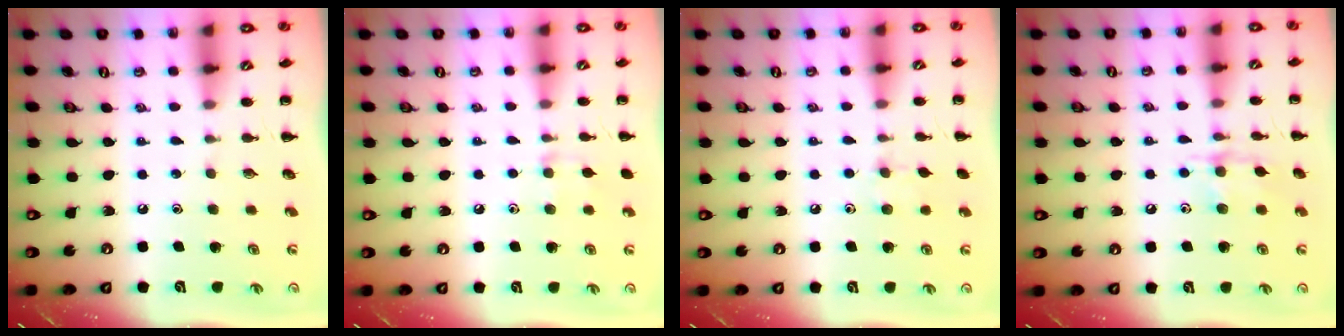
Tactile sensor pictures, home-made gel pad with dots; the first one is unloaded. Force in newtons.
{"total": 6.3, "press": 6.0, "slide": 2.2}
{"total": 4.9, "press": 4.5, "slide": 1.9}
{"total": 9.0, "press": 9.0, "slide": 0.6}